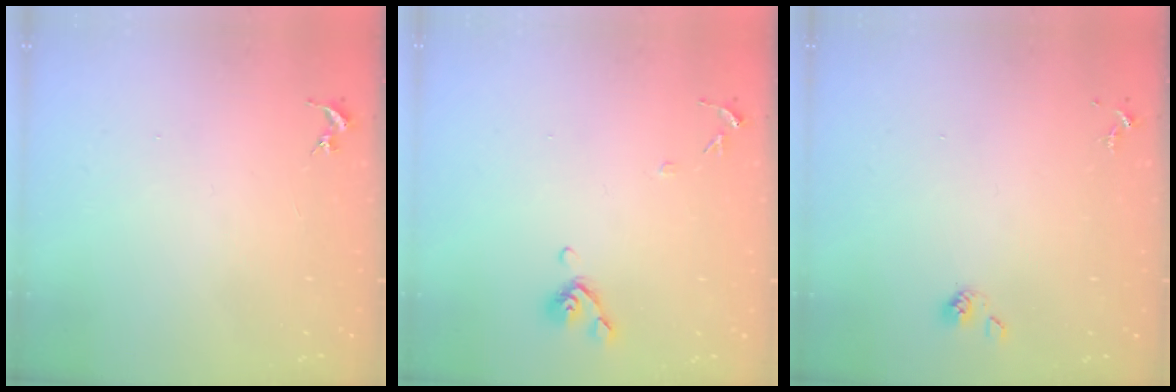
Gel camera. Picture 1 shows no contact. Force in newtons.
{"total": 7.7, "press": 7.6, "slide": 1.4}
{"total": 4.8, "press": 4.2, "slide": 2.2}